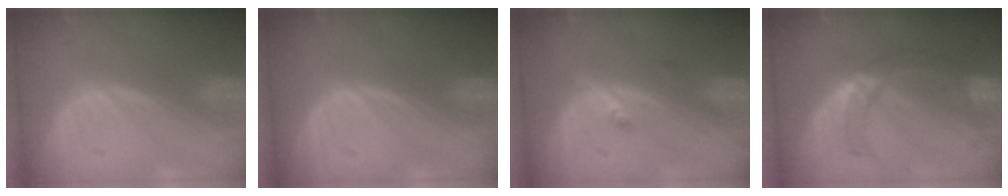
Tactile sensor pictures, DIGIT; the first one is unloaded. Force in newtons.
{"total": 0.0}
{"total": 2.4, "press": 2.0, "slide": 1.3}
{"total": 7.1, "press": 7.0, "slide": 0.8}